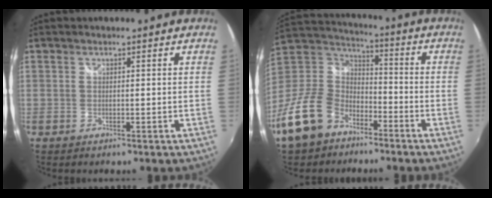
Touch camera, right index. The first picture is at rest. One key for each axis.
{"total": 17.2, "fx": -10.5, "fy": 11.0, "fz": 8.2, "tx": -0.201, "ty": 0.018, "tz": -0.186}